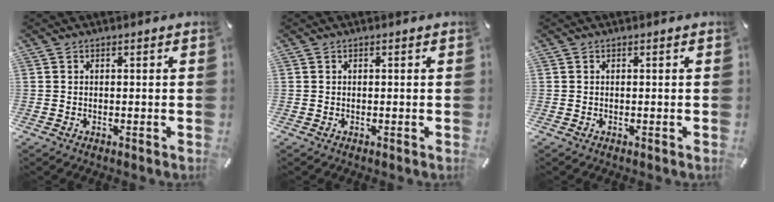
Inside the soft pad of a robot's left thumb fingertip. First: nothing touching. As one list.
[{"total": 0.0}, {"total": 0.0}]